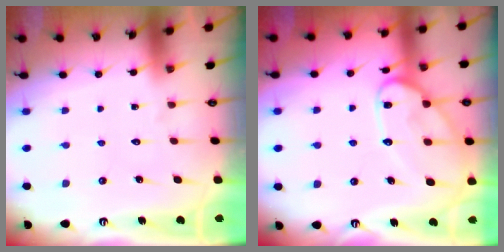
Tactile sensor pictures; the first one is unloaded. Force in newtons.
{"total": 14.0, "press": 13.9, "slide": 1.2}